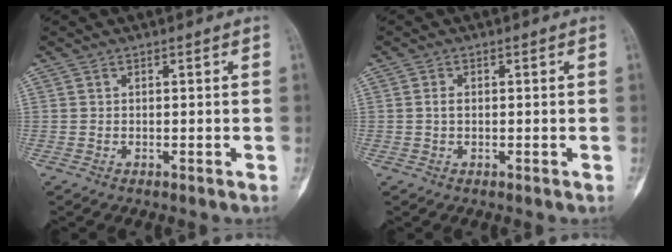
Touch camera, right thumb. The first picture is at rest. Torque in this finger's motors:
{"motor_torque": [0.10, 0.08, 0.05, -0.14, -0.02]}